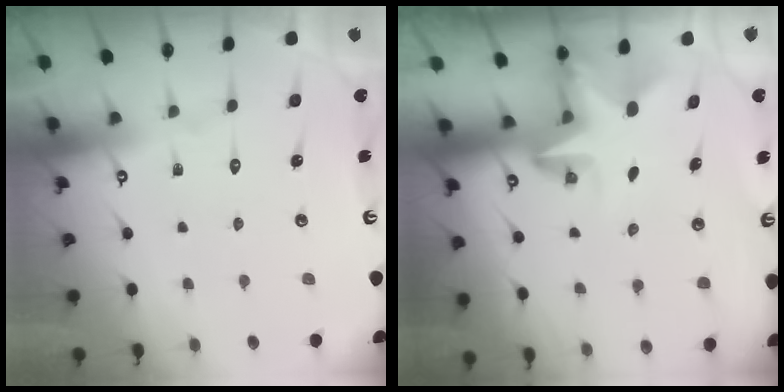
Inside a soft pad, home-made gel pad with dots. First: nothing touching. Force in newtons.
{"total": 3.2, "press": 3.2, "slide": 0.3}